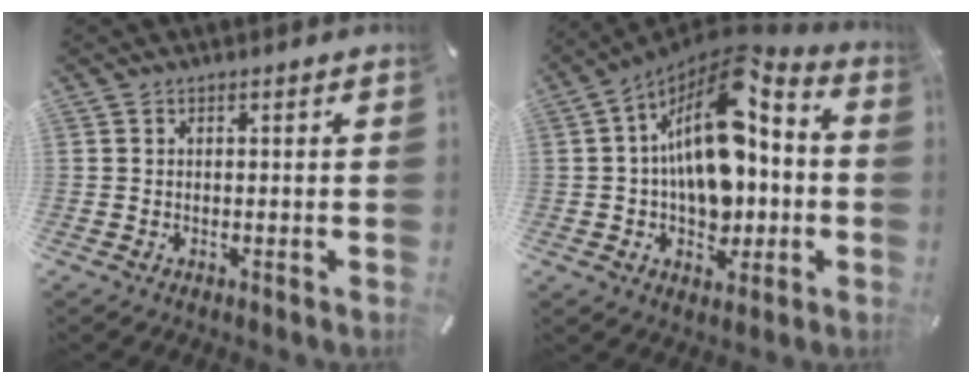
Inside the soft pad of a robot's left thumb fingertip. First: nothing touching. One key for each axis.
{"total": 17.1, "fx": 2.1, "fy": 11.0, "fz": 13.0, "tx": -0.220, "ty": -0.028, "tz": 0.033}